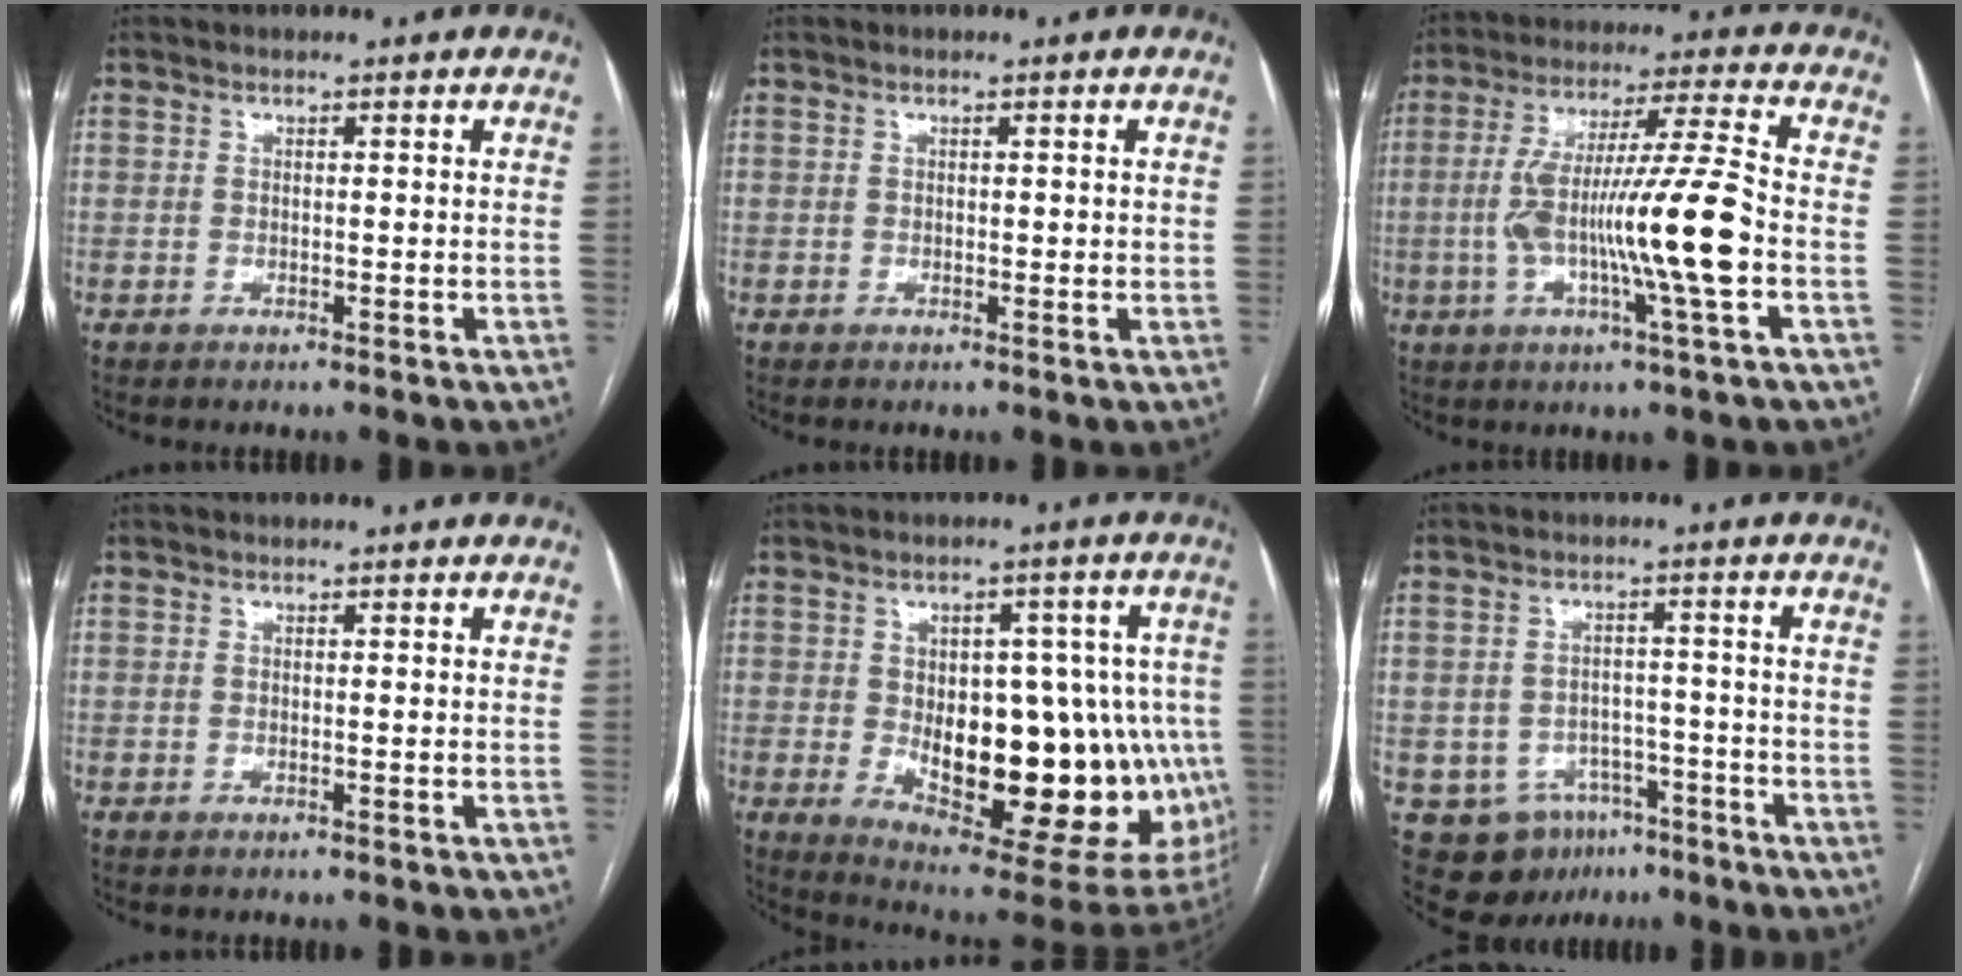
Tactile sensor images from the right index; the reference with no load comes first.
{"total": 0.9, "force": [0.1, 0.4, 0.7], "torque": [-0.007, 0.000, 0.003]}
{"total": 15.2, "force": [-2.8, -0.3, 14.9], "torque": [-0.274, 0.002, -0.054]}
{"total": 0.0}
{"total": 24.7, "force": [-3.1, 10.6, 22.0], "torque": [-0.240, 0.008, -0.015]}
{"total": 9.5, "force": [-5.0, 7.4, 3.3], "torque": [-0.055, 0.017, -0.065]}